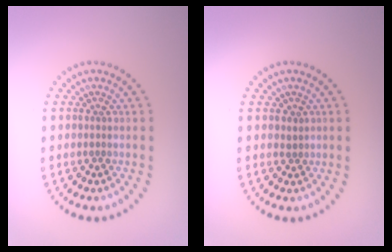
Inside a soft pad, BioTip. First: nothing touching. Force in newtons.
{"total": 0.6, "press": 0.4, "slide": 0.5}